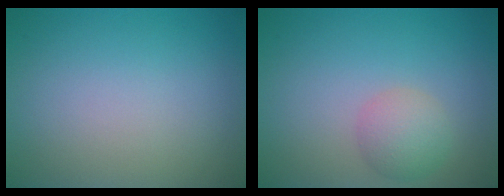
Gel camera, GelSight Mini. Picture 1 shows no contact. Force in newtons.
{"total": 2.6, "press": 2.6, "slide": 0.1}